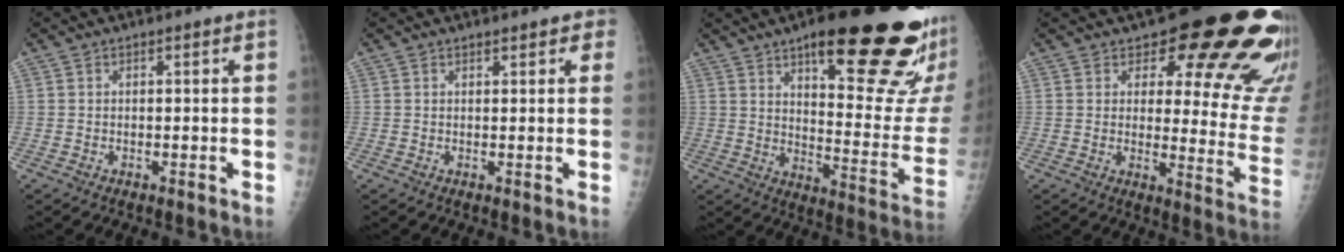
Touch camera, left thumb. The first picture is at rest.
{"total": 2.2, "force": [1.6, 1.1, 1.0], "torque": [0.010, -0.001, 0.013]}
{"total": 27.5, "force": [15.6, 7.0, 21.6], "torque": [-0.238, -0.067, 0.226]}
{"total": 21.5, "force": [14.7, 7.9, 13.6], "torque": [-0.115, -0.091, 0.169]}